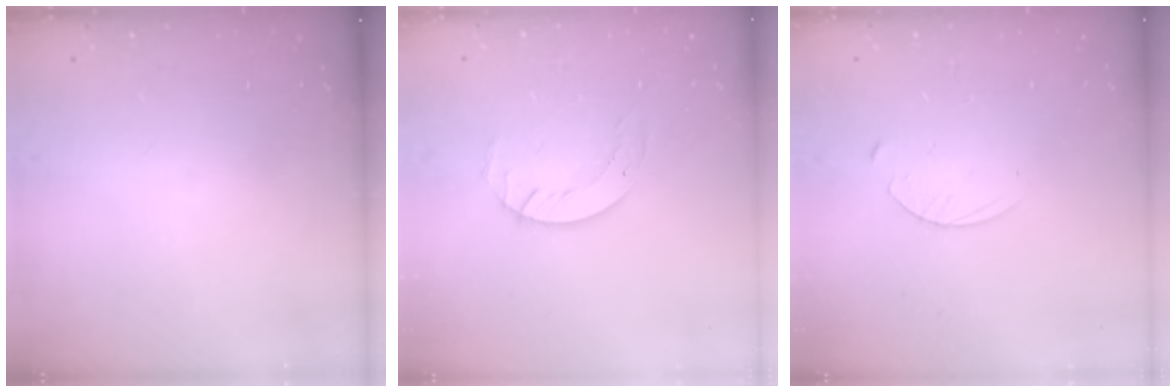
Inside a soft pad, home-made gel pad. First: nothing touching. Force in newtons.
{"total": 5.7, "press": 5.7, "slide": 0.4}
{"total": 3.1, "press": 3.1, "slide": 0.3}